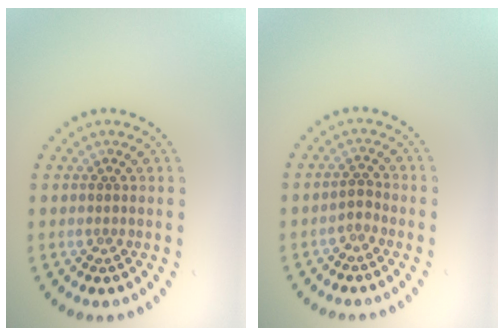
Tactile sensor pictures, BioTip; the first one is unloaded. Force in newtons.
{"total": 0.9, "press": 0.8, "slide": 0.6}